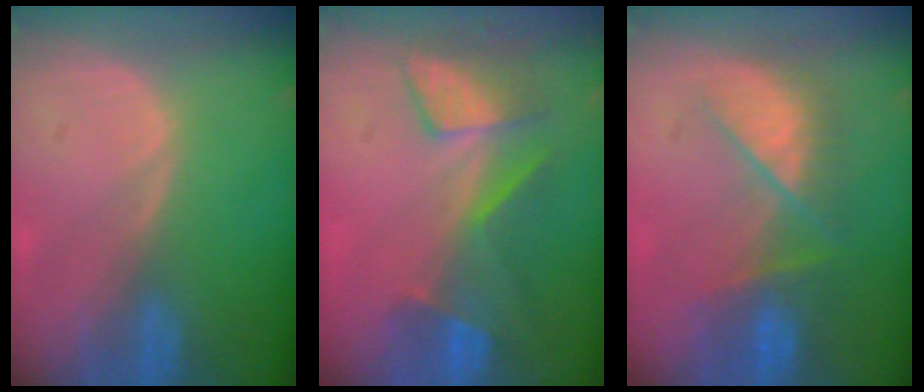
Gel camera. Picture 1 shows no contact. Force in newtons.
{"total": 8.5, "press": 7.2, "slide": 4.5}
{"total": 7.5, "press": 7.3, "slide": 2.0}